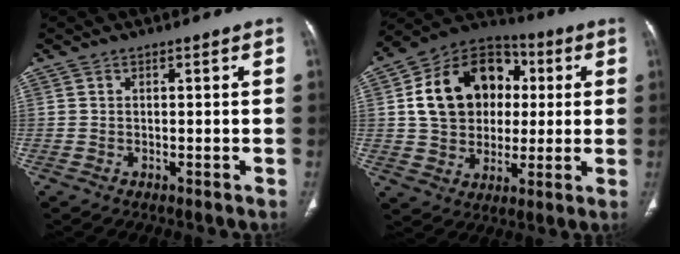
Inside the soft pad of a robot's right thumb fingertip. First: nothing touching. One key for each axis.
{"total": 19.3, "fx": 3.2, "fy": 15.2, "fz": 11.4, "tx": -0.162, "ty": 0.022, "tz": 0.055}